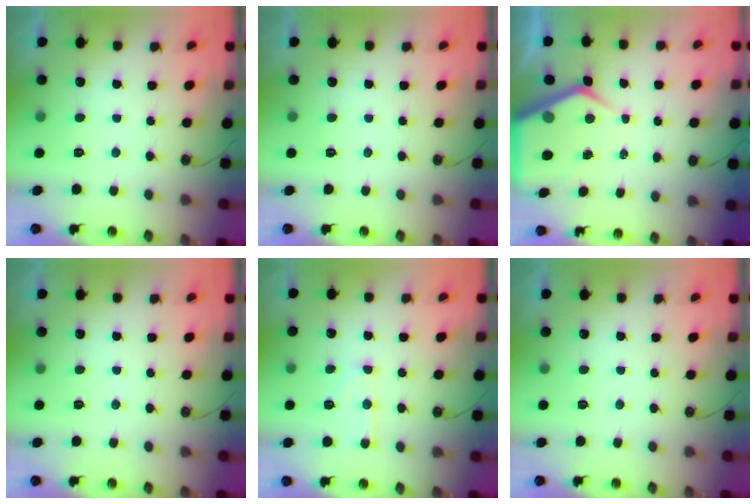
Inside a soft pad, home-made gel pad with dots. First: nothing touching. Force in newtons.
{"total": 0.0}
{"total": 7.2, "press": 7.2, "slide": 0.6}
{"total": 0.0}
{"total": 10.1, "press": 10.1, "slide": 0.9}
{"total": 0.0}